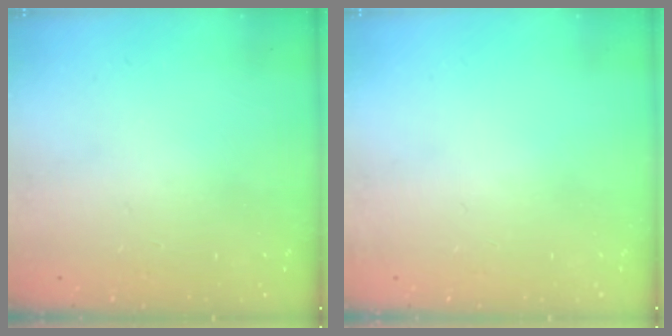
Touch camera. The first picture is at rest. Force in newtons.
{"total": 2.8, "press": 2.2, "slide": 1.7}